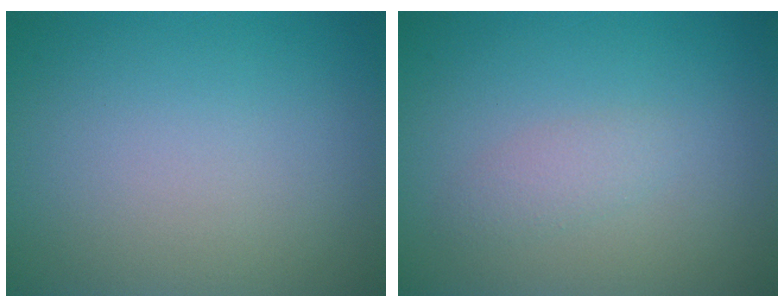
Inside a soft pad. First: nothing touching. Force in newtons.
{"total": 1.3, "press": 1.3, "slide": 0.0}